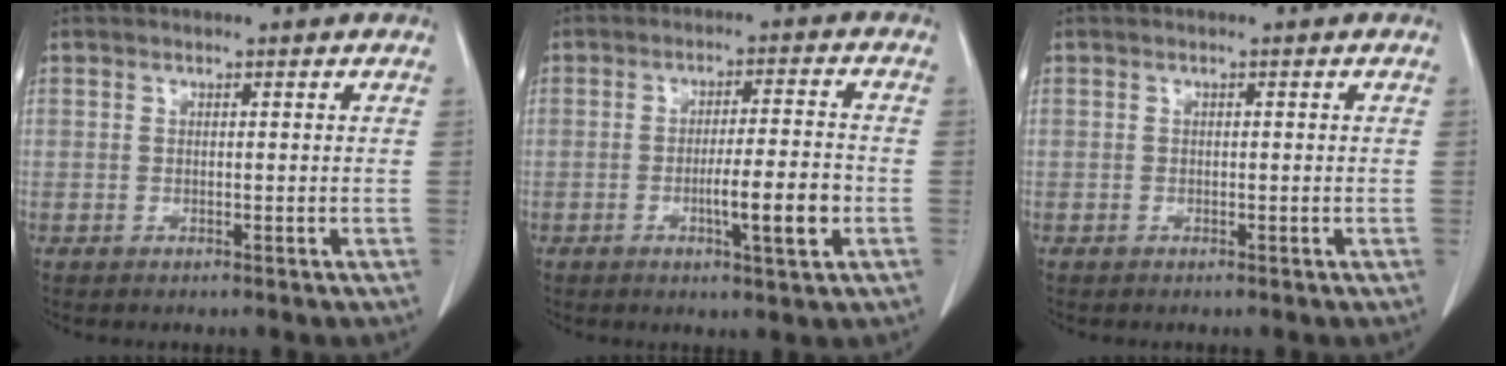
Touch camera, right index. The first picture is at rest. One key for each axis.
{"total": 7.1, "fx": -2.1, "fy": 0.2, "fz": 6.8, "tx": -0.106, "ty": -0.007, "tz": -0.033}
{"total": 0.0}